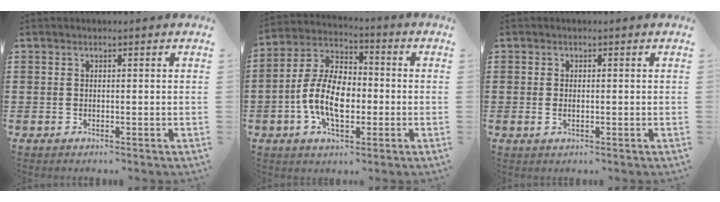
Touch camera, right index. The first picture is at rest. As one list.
[{"total": 10.0, "force": [-2.1, 5.7, 8.0], "torque": [-0.190, 0.003, -0.047]}, {"total": 1.1, "force": [0.0, 0.6, 0.9], "torque": [-0.019, 0.003, -0.001]}]